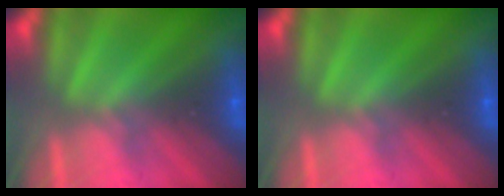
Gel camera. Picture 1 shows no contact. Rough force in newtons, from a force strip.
{"total": 0.0}